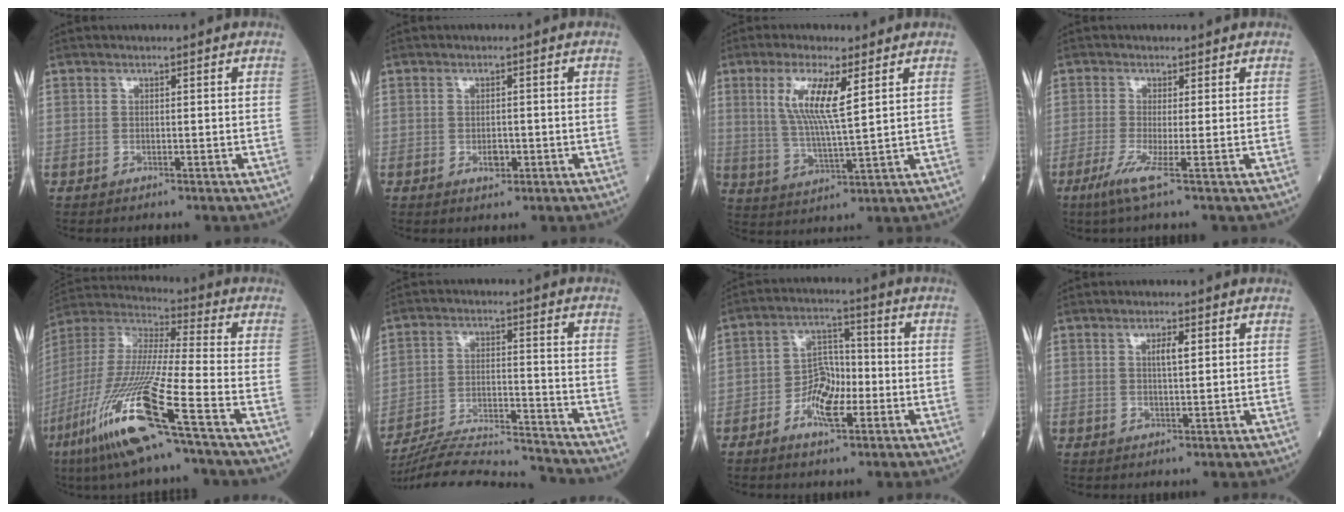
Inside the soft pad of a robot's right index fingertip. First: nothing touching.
{"total": 2.1, "force": [-0.7, 1.2, 1.5], "torque": [-0.025, 0.002, -0.008]}
{"total": 8.4, "force": [3.2, 0.9, 7.7], "torque": [-0.160, -0.002, 0.063]}
{"total": 3.6, "force": [-1.7, -0.8, 3.0], "torque": [-0.071, -0.016, -0.038]}
{"total": 18.8, "force": [-9.7, -0.2, 16.1], "torque": [-0.366, -0.051, -0.195]}
{"total": 17.0, "force": [-16.5, -0.2, 3.9], "torque": [-0.086, 0.001, -0.258]}
{"total": 6.9, "force": [-2.8, 3.3, 5.4], "torque": [-0.099, 0.013, -0.053]}
{"total": 2.4, "force": [0.8, 0.5, 2.2], "torque": [-0.040, -0.001, 0.013]}